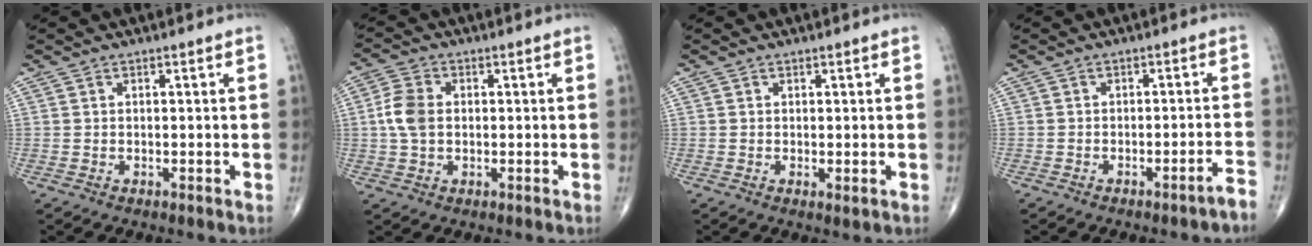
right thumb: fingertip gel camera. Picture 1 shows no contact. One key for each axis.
{"total": 5.8, "fx": 0.2, "fy": 4.0, "fz": 4.2, "tx": -0.092, "ty": 0.009, "tz": -0.001}
{"total": 0.9, "fx": 0.1, "fy": 0.4, "fz": 0.8, "tx": -0.016, "ty": -0.005, "tz": 0.000}
{"total": 2.5, "fx": -2.1, "fy": -0.1, "fz": 1.3, "tx": -0.022, "ty": 0.020, "tz": -0.028}